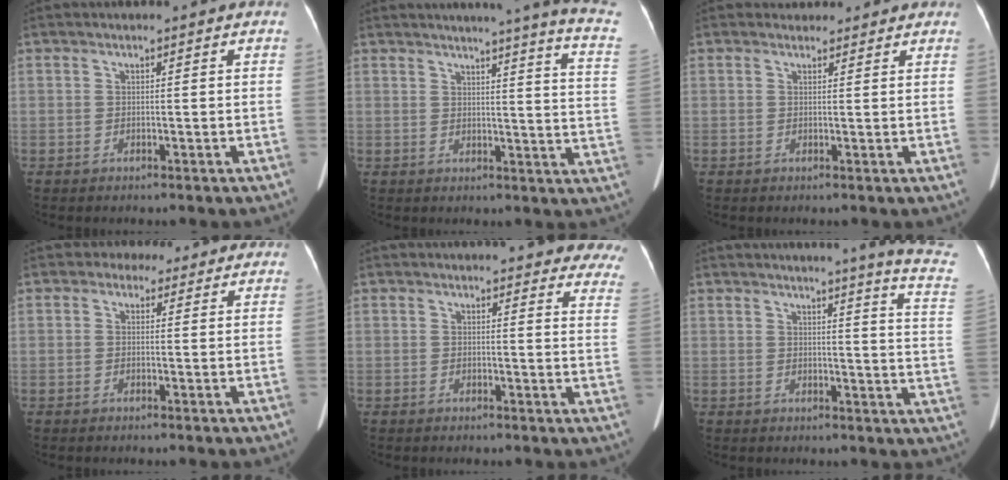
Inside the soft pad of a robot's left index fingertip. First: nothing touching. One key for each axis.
{"total": 14.2, "fx": 11.8, "fy": -1.6, "fz": 7.8, "tx": -0.101, "ty": -0.074, "tz": 0.113}
{"total": 3.3, "fx": 2.9, "fy": 1.6, "fz": 0.1, "tx": 0.007, "ty": 0.012, "tz": 0.030}
{"total": 3.6, "fx": 2.7, "fy": 2.4, "fz": 0.4, "tx": 0.004, "ty": 0.010, "tz": 0.026}
{"total": 14.7, "fx": 13.7, "fy": 3.2, "fz": 4.2, "tx": -0.004, "ty": -0.049, "tz": 0.120}
{"total": 11.5, "fx": 10.0, "fy": -1.9, "fz": 5.4, "tx": -0.065, "ty": -0.078, "tz": 0.090}